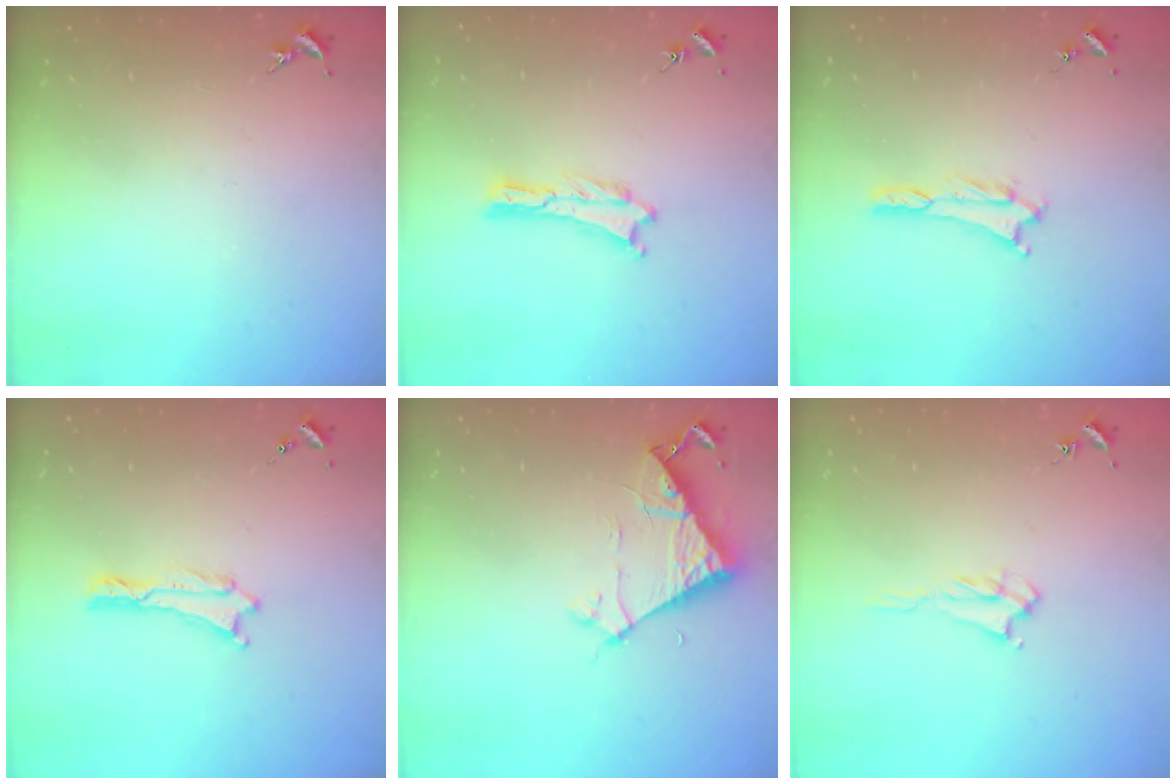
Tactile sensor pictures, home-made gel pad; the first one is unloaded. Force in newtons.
{"total": 0.0}
{"total": 0.7, "press": 0.7, "slide": 0.2}
{"total": 0.0}
{"total": 6.1, "press": 6.1, "slide": 0.4}
{"total": 3.1, "press": 3.1, "slide": 0.5}